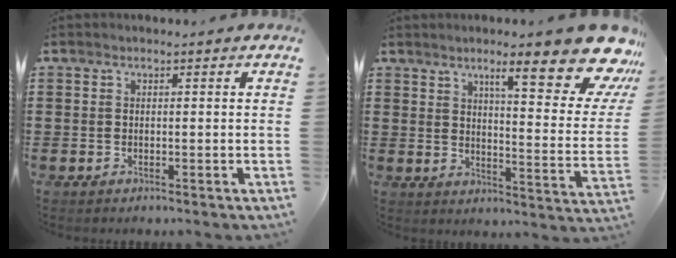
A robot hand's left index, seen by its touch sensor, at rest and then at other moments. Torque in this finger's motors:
{"motor_torque": [2.14, 0.00, 1.02, 0.21]}